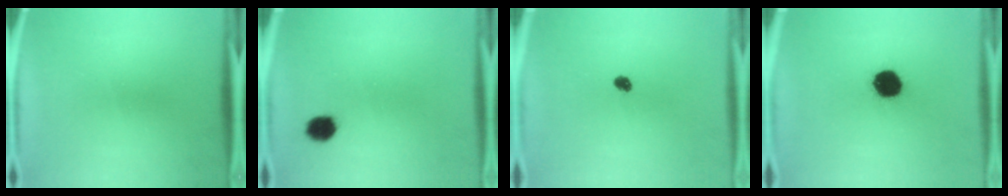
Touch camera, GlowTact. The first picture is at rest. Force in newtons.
{"total": 4.5}
{"total": 1.9}
{"total": 11.5}